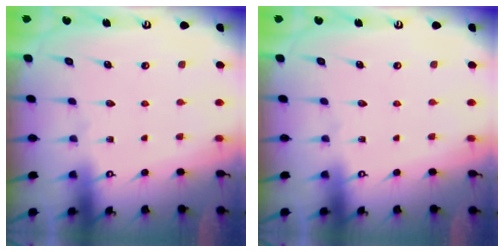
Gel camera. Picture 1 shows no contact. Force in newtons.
{"total": 0.0}